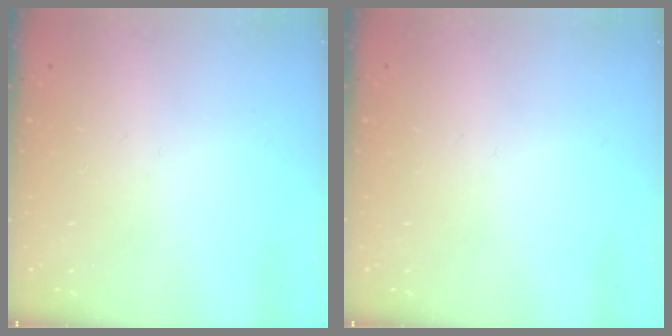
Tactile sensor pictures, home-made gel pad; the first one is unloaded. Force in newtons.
{"total": 0.0}